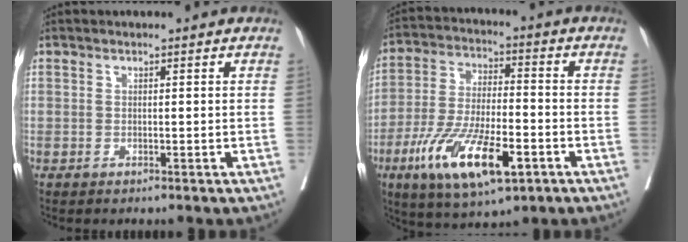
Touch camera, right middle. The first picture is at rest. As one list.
[{"total": 14.9, "force": [-6.6, 4.3, 12.6], "torque": [-0.247, -0.018, -0.109]}]